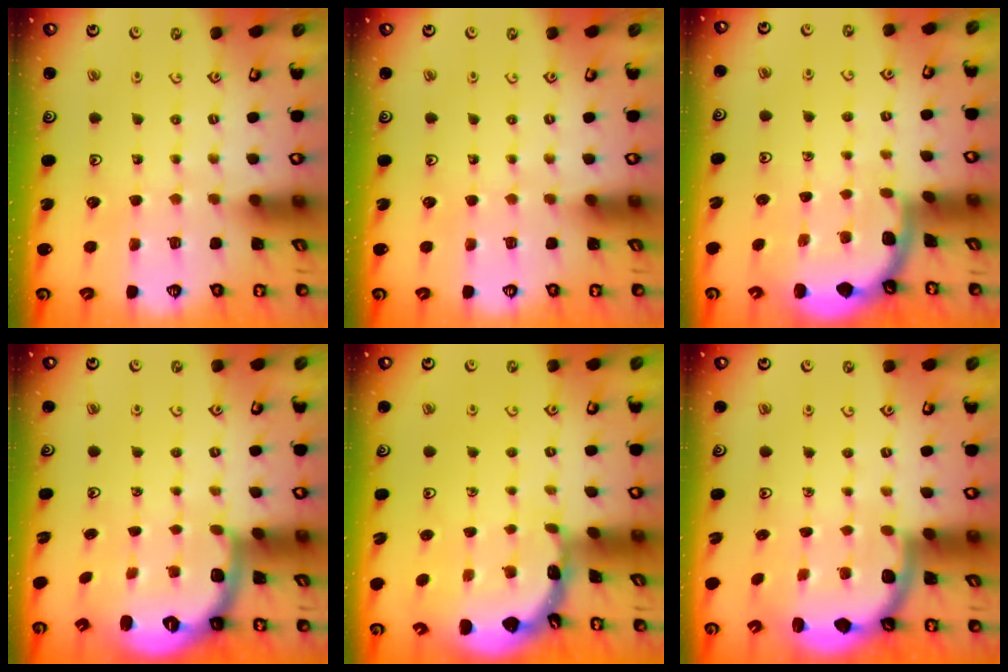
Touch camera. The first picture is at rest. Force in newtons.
{"total": 0.0}
{"total": 1.5, "press": 1.5, "slide": 0.0}
{"total": 2.4, "press": 1.8, "slide": 1.6}
{"total": 1.8, "press": 1.8, "slide": 0.1}
{"total": 2.6, "press": 2.5, "slide": 0.6}